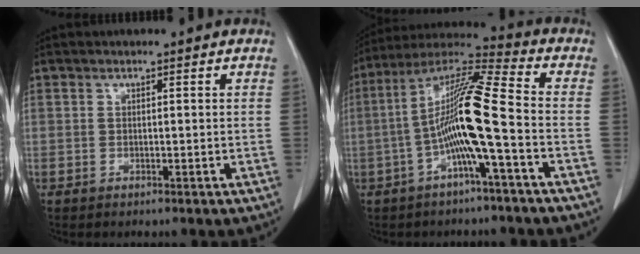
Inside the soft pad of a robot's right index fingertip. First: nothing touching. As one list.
[{"total": 13.5, "force": [-3.1, 0.0, 13.1], "torque": [-0.252, 0.022, -0.065]}]